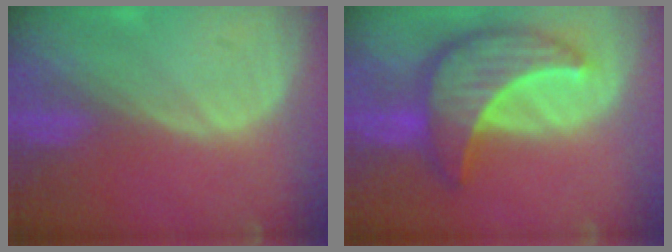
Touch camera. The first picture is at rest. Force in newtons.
{"total": 10.0, "press": 10.0, "slide": 0.8}